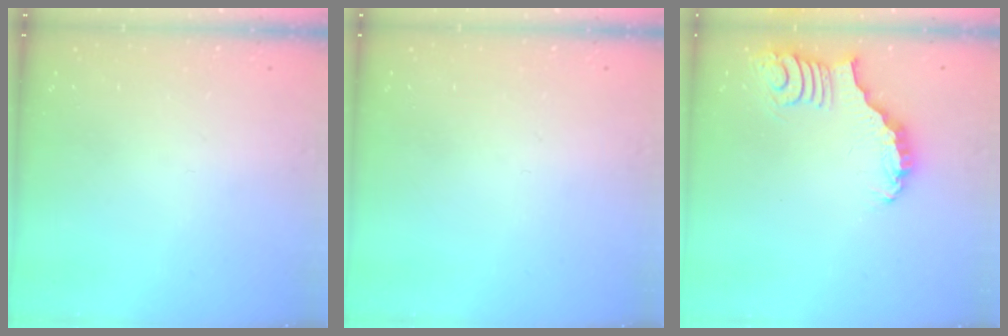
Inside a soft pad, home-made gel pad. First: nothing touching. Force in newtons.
{"total": 0.0}
{"total": 3.4, "press": 3.4, "slide": 0.4}